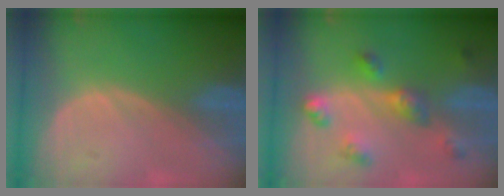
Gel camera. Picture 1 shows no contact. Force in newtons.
{"total": 6.4, "press": 5.7, "slide": 2.8}